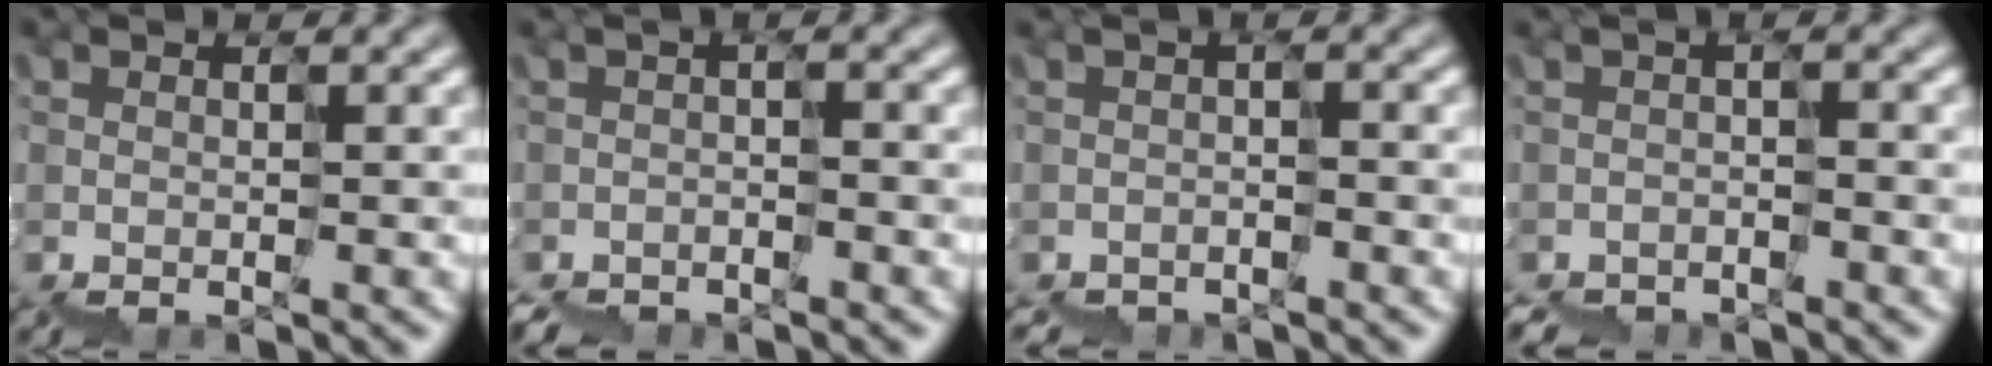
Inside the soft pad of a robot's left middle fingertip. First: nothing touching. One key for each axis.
{"total": 2.6, "fx": -2.6, "fy": 0.1, "fz": 0.3, "tx": -0.009, "ty": -0.005, "tz": -0.030}
{"total": 1.7, "fx": -1.7, "fy": -0.1, "fz": -0.1, "tx": 0.002, "ty": -0.001, "tz": -0.017}
{"total": 2.4, "fx": -2.4, "fy": 0.0, "fz": 0.0, "tx": -0.003, "ty": -0.003, "tz": -0.028}